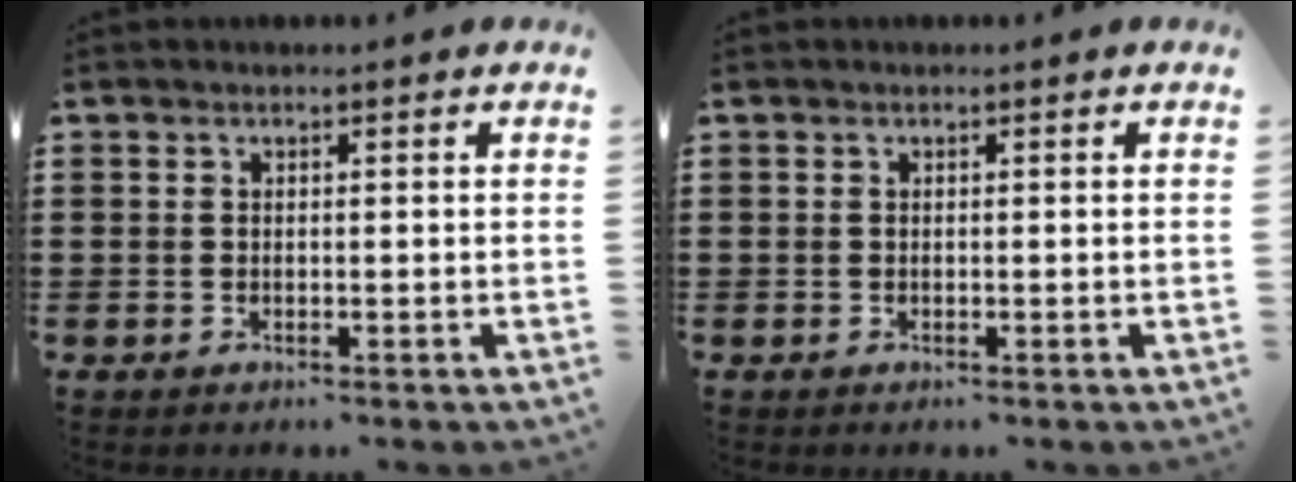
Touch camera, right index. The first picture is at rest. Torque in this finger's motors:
{"motor_torque": [-0.02, 0.03, 0.00, 0.00]}